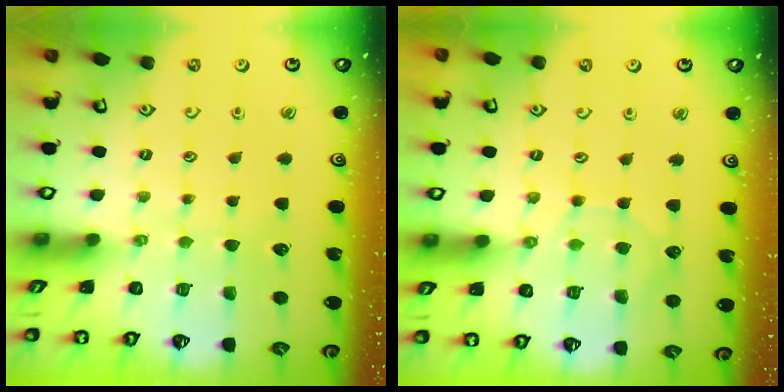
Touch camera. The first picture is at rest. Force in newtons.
{"total": 7.0, "press": 6.9, "slide": 0.7}